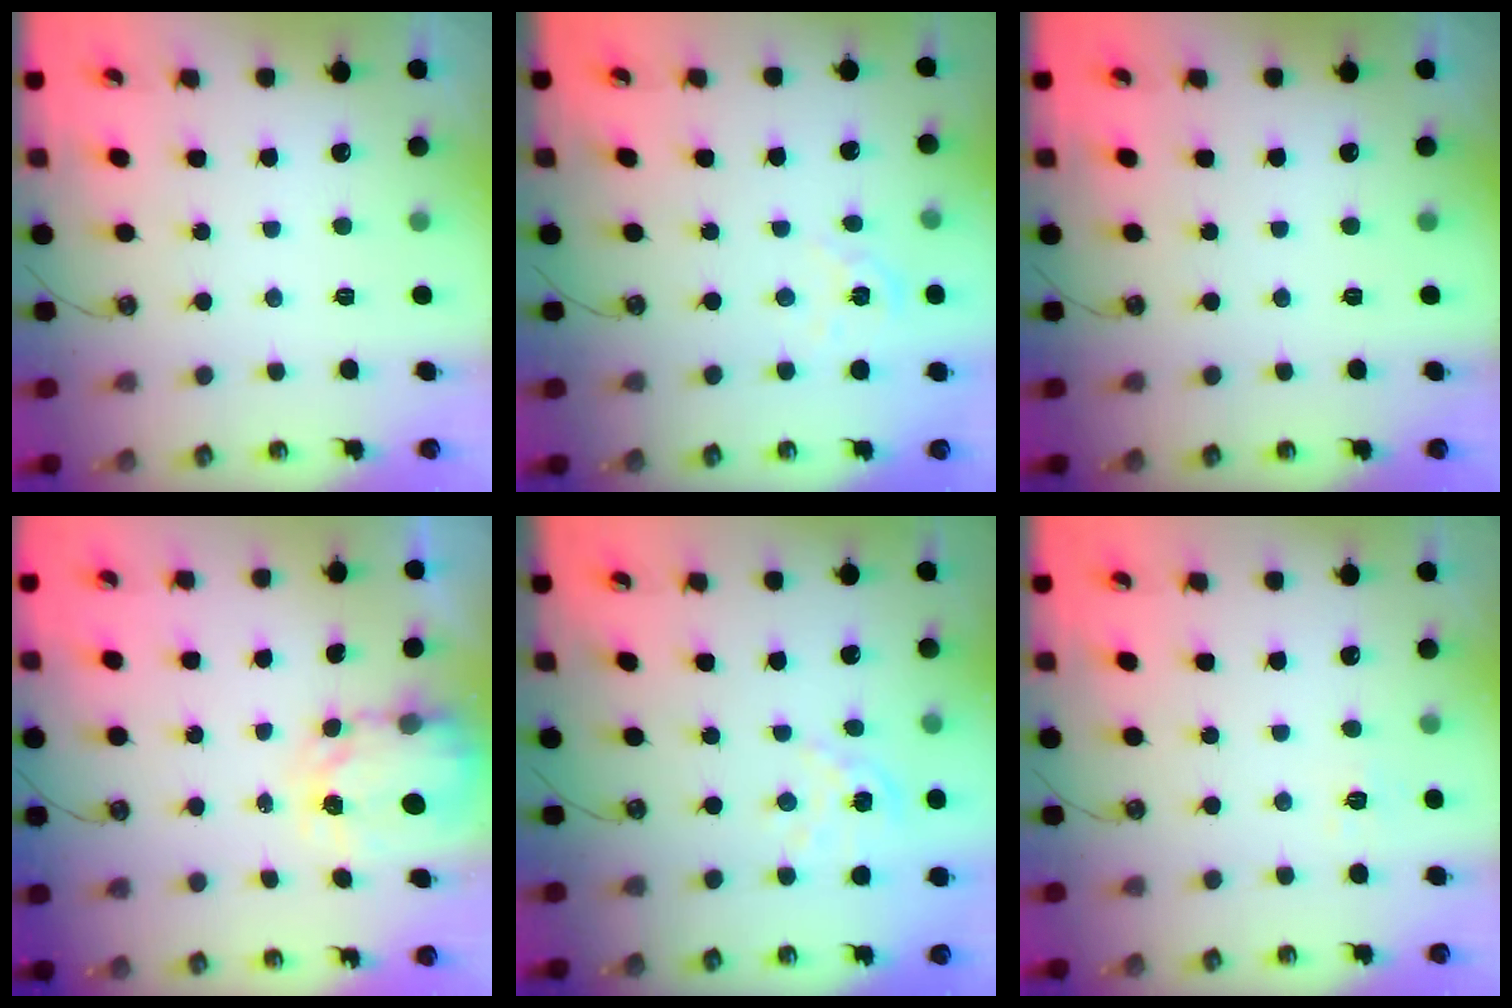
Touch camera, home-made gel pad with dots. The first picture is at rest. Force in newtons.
{"total": 2.7, "press": 2.7, "slide": 0.3}
{"total": 0.0}
{"total": 3.9, "press": 3.9, "slide": 0.3}
{"total": 2.5, "press": 2.5, "slide": 0.2}
{"total": 5.5, "press": 5.5, "slide": 0.5}